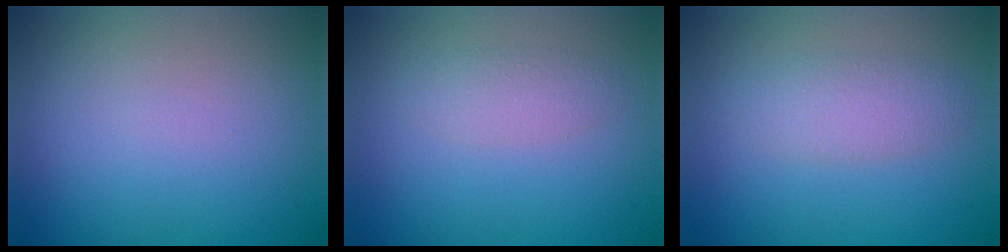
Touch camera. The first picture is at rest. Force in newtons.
{"total": 1.7, "press": 1.7, "slide": 0.1}
{"total": 2.6, "press": 2.6, "slide": 0.0}